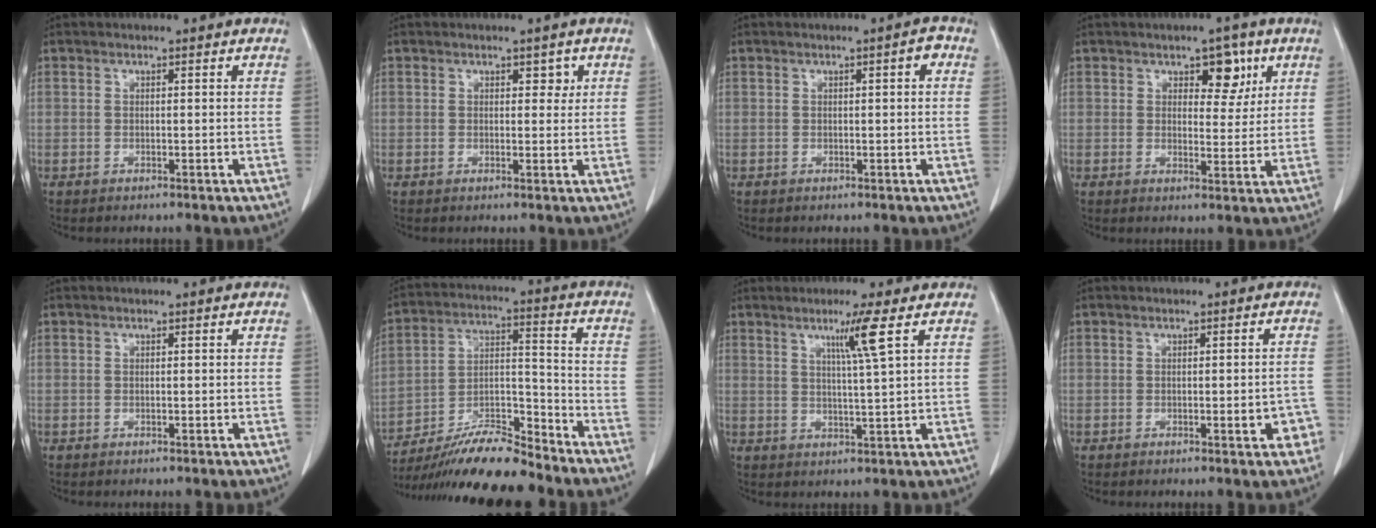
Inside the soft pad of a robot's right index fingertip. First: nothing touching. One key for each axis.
{"total": 1.9, "fx": 0.9, "fy": 1.2, "fz": 1.1, "tx": -0.006, "ty": -0.001, "tz": 0.010}
{"total": 1.7, "fx": 0.5, "fy": 0.4, "fz": 1.6, "tx": -0.020, "ty": 0.006, "tz": 0.005}
{"total": 5.2, "fx": 2.7, "fy": 2.8, "fz": 3.4, "tx": -0.037, "ty": 0.004, "tz": 0.037}
{"total": 0.0}
{"total": 13.9, "fx": -12.5, "fy": 1.4, "fz": 5.9, "tx": -0.097, "ty": 0.010, "tz": -0.224}
{"total": 5.1, "fx": 2.4, "fy": -1.5, "fz": 4.3, "tx": -0.078, "ty": -0.011, "tz": 0.046}
{"total": 3.0, "fx": -1.4, "fy": 0.8, "fz": 2.5, "tx": -0.023, "ty": 0.000, "tz": -0.016}